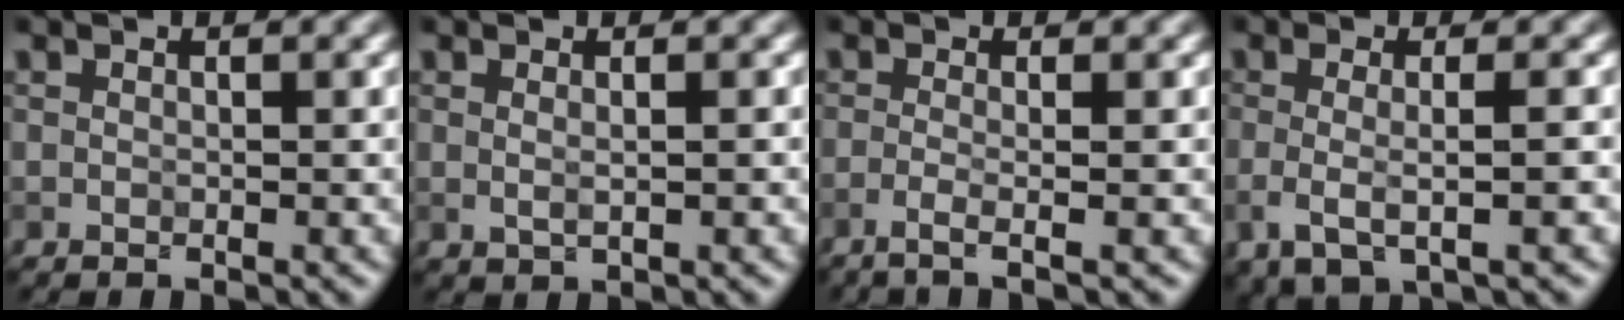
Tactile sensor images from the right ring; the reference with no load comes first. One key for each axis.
{"total": 1.1, "fx": 0.3, "fy": 0.4, "fz": 1.0, "tx": -0.016, "ty": -0.006, "tz": 0.008}
{"total": 2.5, "fx": -0.9, "fy": 0.8, "fz": 2.2, "tx": -0.029, "ty": -0.002, "tz": -0.032}
{"total": 3.7, "fx": -0.5, "fy": 1.3, "fz": 3.5, "tx": -0.066, "ty": -0.009, "tz": -0.011}